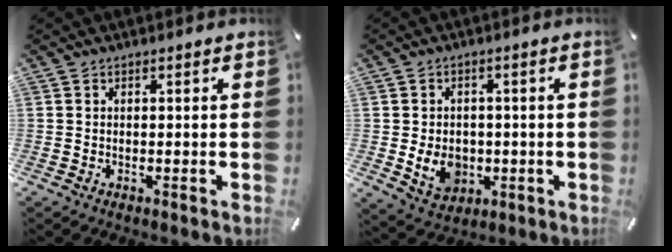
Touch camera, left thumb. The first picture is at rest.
{"total": 7.7, "force": [-1.4, 6.4, 4.1], "torque": [-0.076, 0.007, -0.022]}